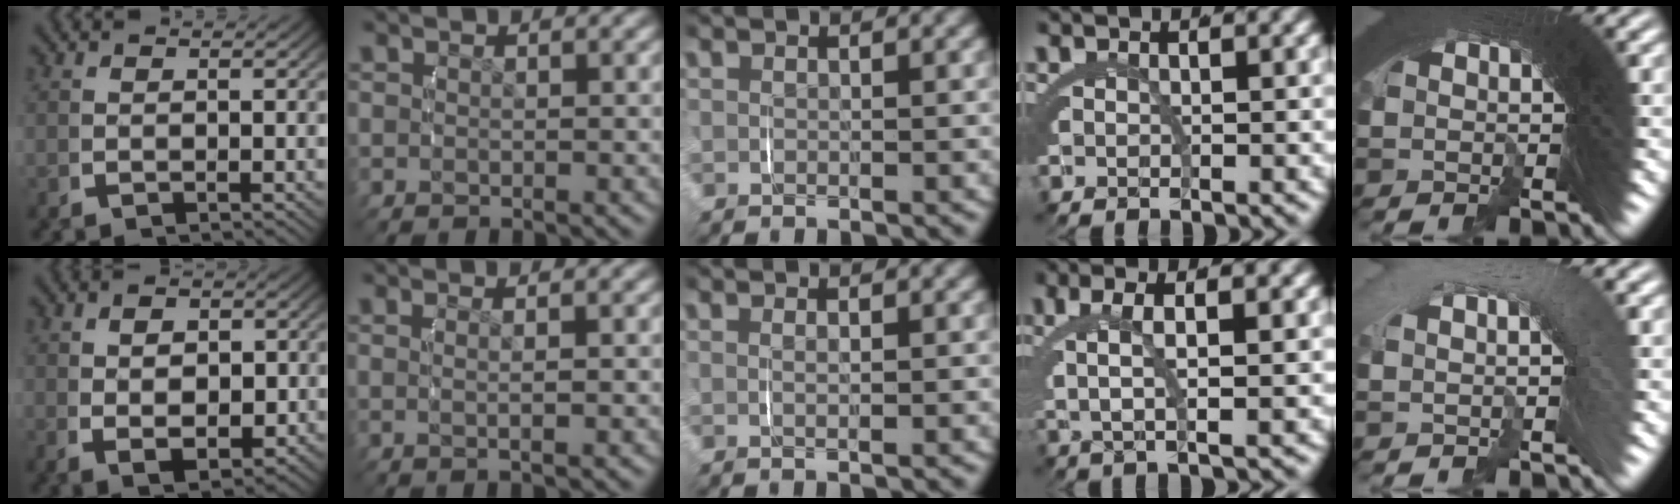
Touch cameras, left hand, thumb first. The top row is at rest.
{"thumb": {"total": 6.1, "force": [-0.4, 4.0, 4.5], "torque": [-0.086, -0.027, 0.009]}, "index": {"total": 1.6, "force": [0.2, -0.8, 1.4], "torque": [-0.023, 0.002, 0.007]}, "middle": {"total": 0.8, "force": [0.3, 0.0, 0.8], "torque": [-0.014, -0.002, 0.006]}, "ring": {"total": 4.8, "force": [1.5, 1.2, 4.4], "torque": [-0.079, 0.010, 0.025]}, "little": {"total": 2.9, "force": [-2.5, 1.3, -0.4], "torque": [0.008, 0.006, -0.043]}}